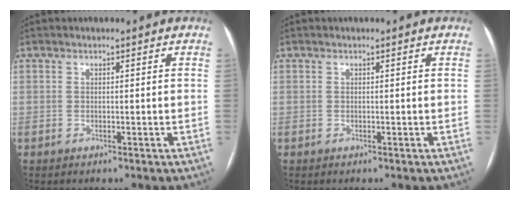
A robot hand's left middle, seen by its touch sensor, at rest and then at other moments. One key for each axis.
{"total": 0.0}